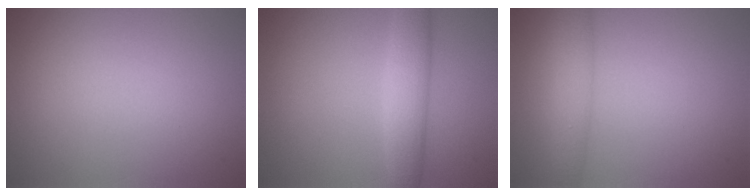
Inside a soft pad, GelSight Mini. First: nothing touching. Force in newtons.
{"total": 3.9, "press": 3.9, "slide": 0.1}
{"total": 3.0, "press": 3.0, "slide": 0.1}